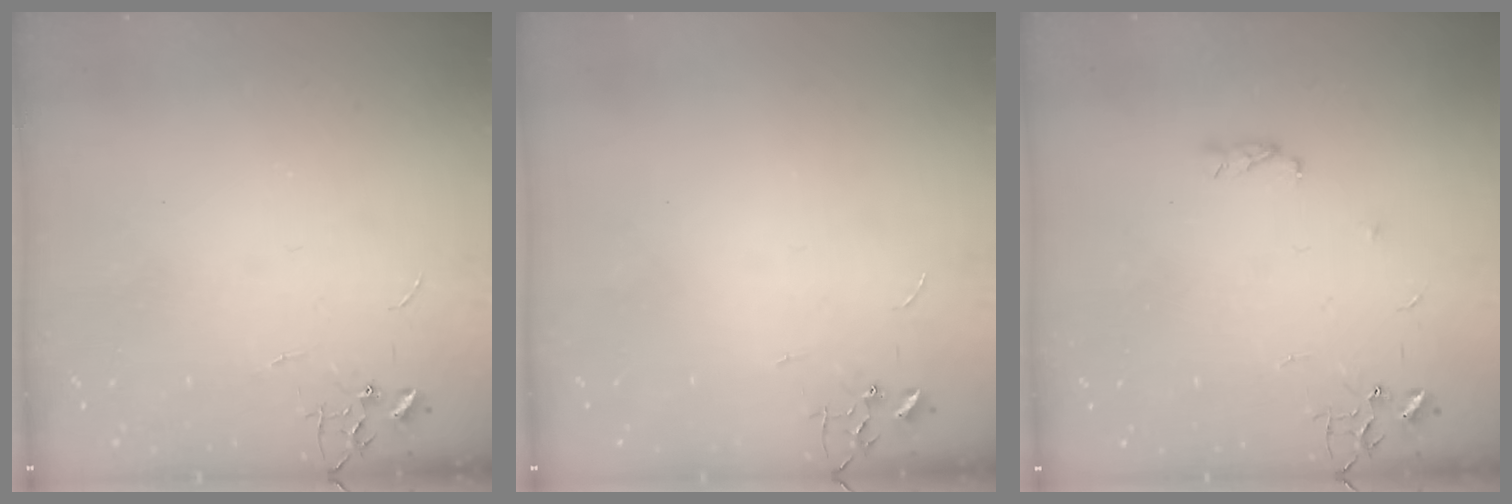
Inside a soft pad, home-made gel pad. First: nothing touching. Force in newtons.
{"total": 0.0}
{"total": 3.7, "press": 3.7, "slide": 0.6}